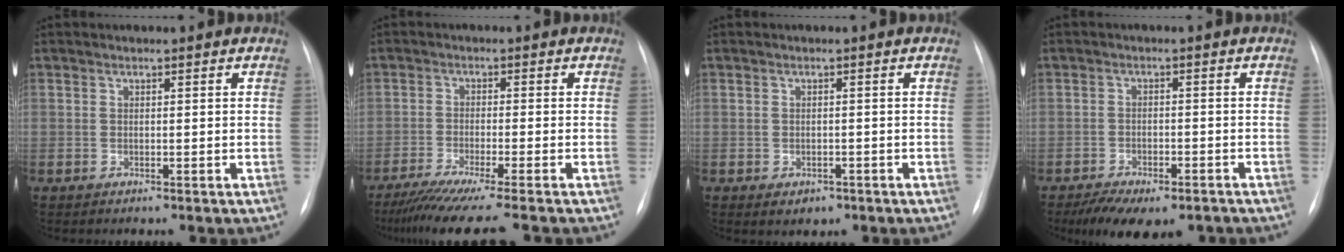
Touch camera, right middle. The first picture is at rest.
{"total": 10.8, "force": [-9.1, -1.2, 5.7], "torque": [-0.072, -0.038, -0.142]}
{"total": 2.4, "force": [-1.3, 1.7, 1.1], "torque": [-0.010, 0.002, -0.006]}
{"total": 11.3, "force": [-8.4, 4.8, 5.8], "torque": [-0.089, -0.003, -0.118]}